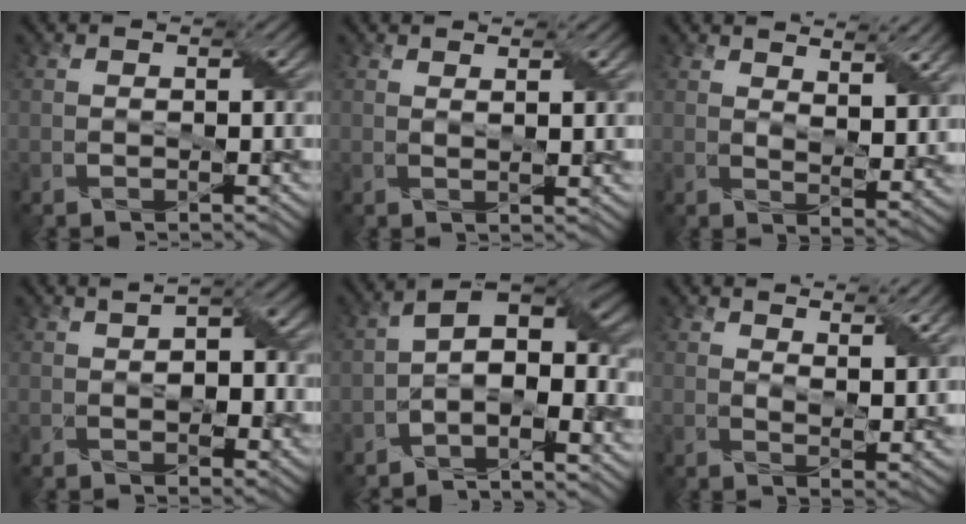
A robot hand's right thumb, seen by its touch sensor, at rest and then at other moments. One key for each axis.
{"total": 2.0, "fx": 1.1, "fy": 0.2, "fz": 1.6, "tx": -0.030, "ty": 0.002, "tz": 0.019}
{"total": 6.7, "fx": 4.7, "fy": 1.8, "fz": 4.4, "tx": -0.077, "ty": -0.006, "tz": 0.076}
{"total": 6.0, "fx": 0.9, "fy": 3.1, "fz": 5.0, "tx": -0.074, "ty": 0.001, "tz": 0.020}
{"total": 9.0, "fx": -2.8, "fy": 4.3, "fz": 7.4, "tx": -0.115, "ty": 0.003, "tz": -0.058}
{"total": 6.2, "fx": 4.5, "fy": 1.4, "fz": 4.1, "tx": -0.073, "ty": -0.008, "tz": 0.074}